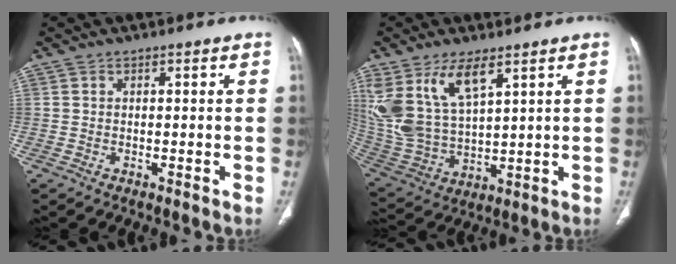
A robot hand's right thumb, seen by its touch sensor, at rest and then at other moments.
{"total": 14.7, "force": [7.7, 6.5, 10.7], "torque": [-0.220, -0.027, 0.172]}